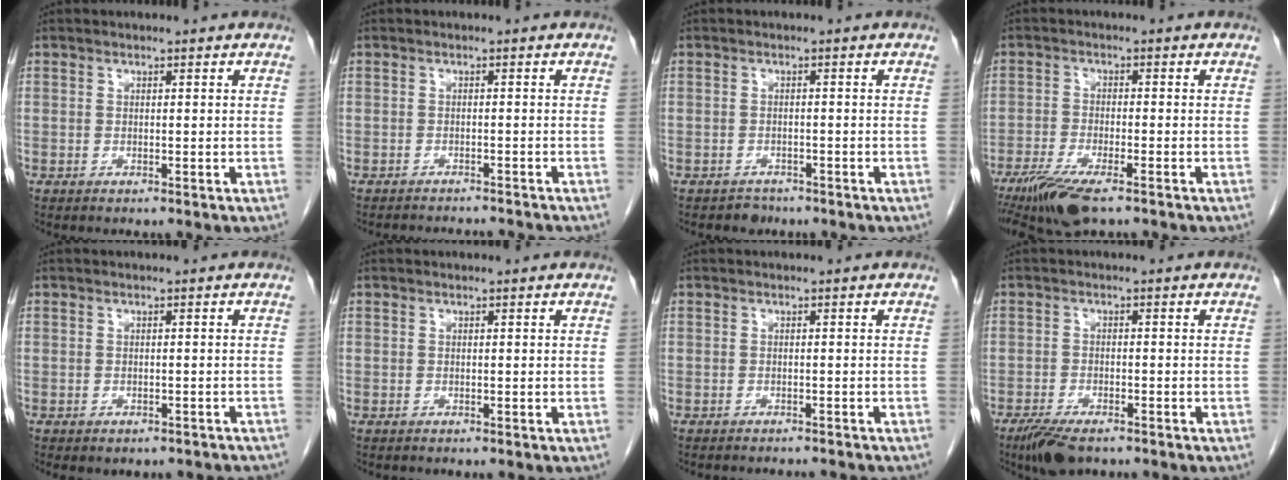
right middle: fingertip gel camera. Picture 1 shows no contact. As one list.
[{"total": 6.6, "force": [-6.4, 0.5, 1.5], "torque": [-0.015, -0.002, -0.078]}, {"total": 1.7, "force": [-1.3, 1.0, -0.2], "torque": [-0.002, 0.002, -0.022]}, {"total": 8.4, "force": [-5.8, 1.7, 5.9], "torque": [-0.105, -0.020, -0.099]}, {"total": 4.4, "force": [-3.7, 1.9, 1.4], "torque": [-0.011, 0.007, -0.038]}, {"total": 0.0}, {"total": 4.8, "force": [-4.6, 0.5, 1.2], "torque": [-0.010, -0.008, -0.052]}, {"total": 5.7, "force": [-4.3, 1.8, 3.3], "torque": [-0.059, -0.009, -0.073]}]